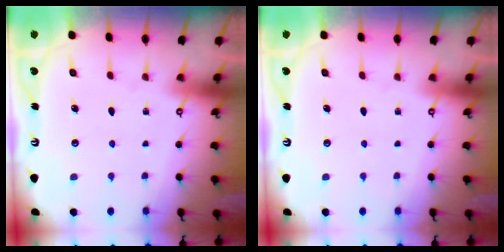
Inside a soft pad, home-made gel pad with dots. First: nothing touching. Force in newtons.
{"total": 0.0}